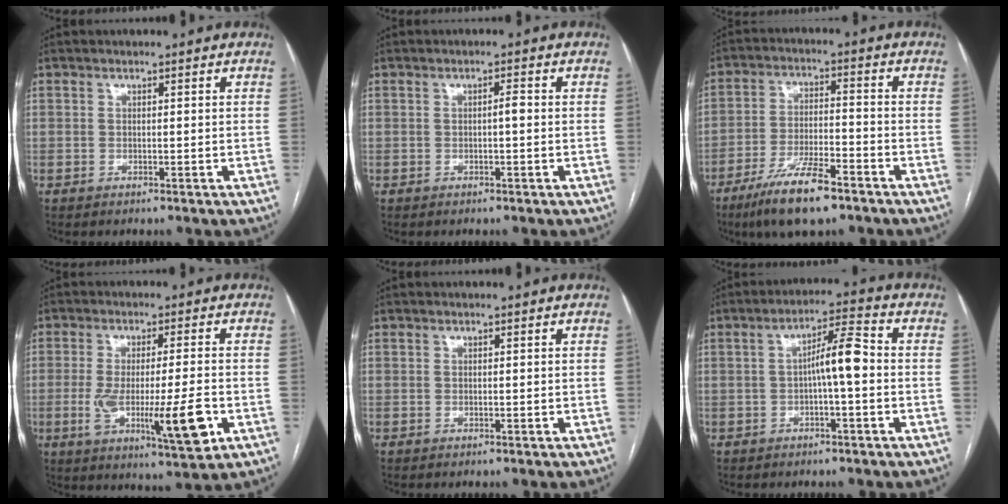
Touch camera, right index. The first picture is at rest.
{"total": 1.2, "force": [-0.2, 0.1, 1.2], "torque": [-0.018, 0.002, -0.002]}
{"total": 11.3, "force": [-7.6, 2.3, 8.1], "torque": [-0.153, -0.016, -0.133]}
{"total": 12.9, "force": [-3.5, 1.6, 12.3], "torque": [-0.210, -0.022, -0.051]}
{"total": 0.0}
{"total": 6.1, "force": [-0.6, 0.6, 6.1], "torque": [-0.100, 0.019, -0.009]}